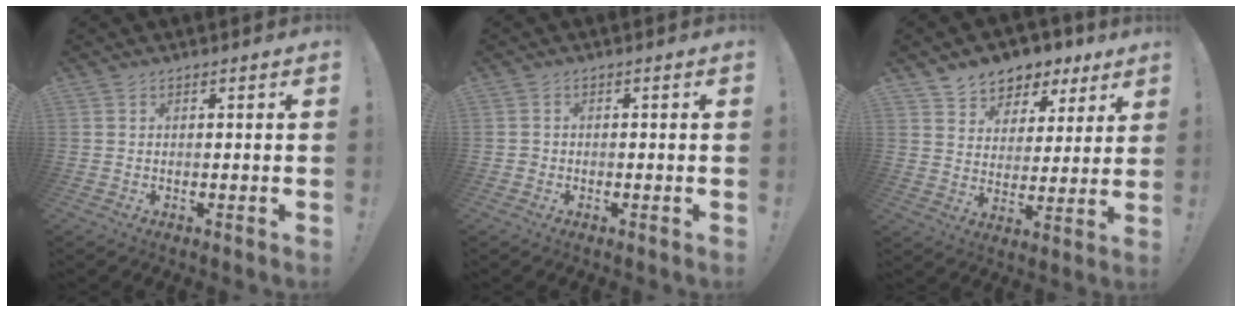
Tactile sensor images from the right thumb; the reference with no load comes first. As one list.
[{"total": 1.2, "force": [-0.6, 0.9, 0.4], "torque": [-0.007, 0.004, -0.010]}, {"total": 6.6, "force": [4.2, 5.1, 0.7], "torque": [-0.008, -0.043, 0.085]}]